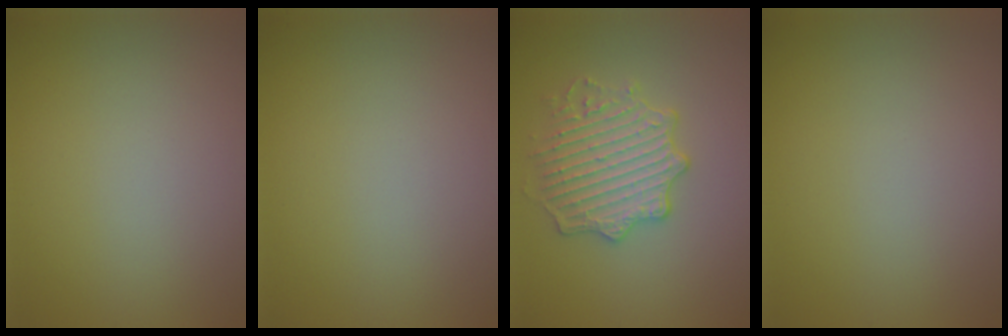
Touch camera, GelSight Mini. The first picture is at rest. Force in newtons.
{"total": 0.0}
{"total": 3.9, "press": 3.8, "slide": 0.8}
{"total": 0.0}